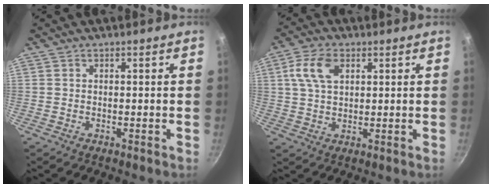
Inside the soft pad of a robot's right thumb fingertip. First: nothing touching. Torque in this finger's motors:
{"motor_torque": [-0.71, 0.81, 0.06, -0.06, 0.15]}